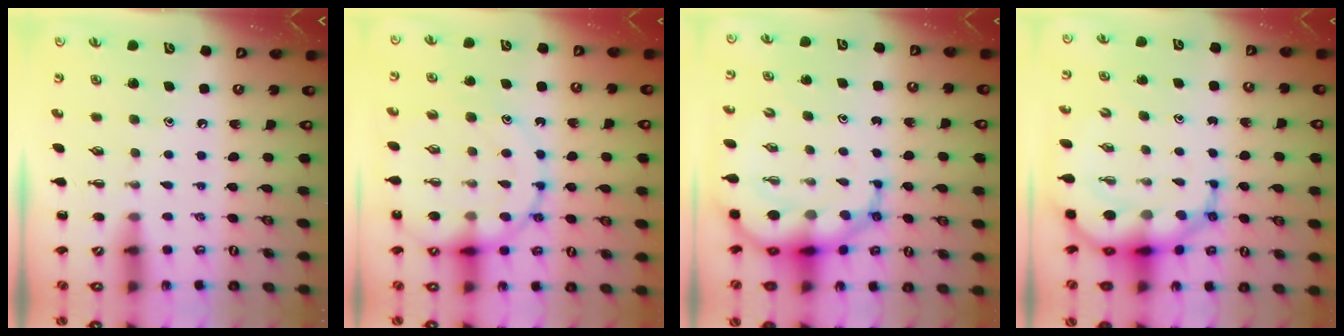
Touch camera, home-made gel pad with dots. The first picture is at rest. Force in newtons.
{"total": 18.6, "press": 18.2, "slide": 4.0}
{"total": 11.7, "press": 11.1, "slide": 3.5}
{"total": 11.7, "press": 11.1, "slide": 3.5}